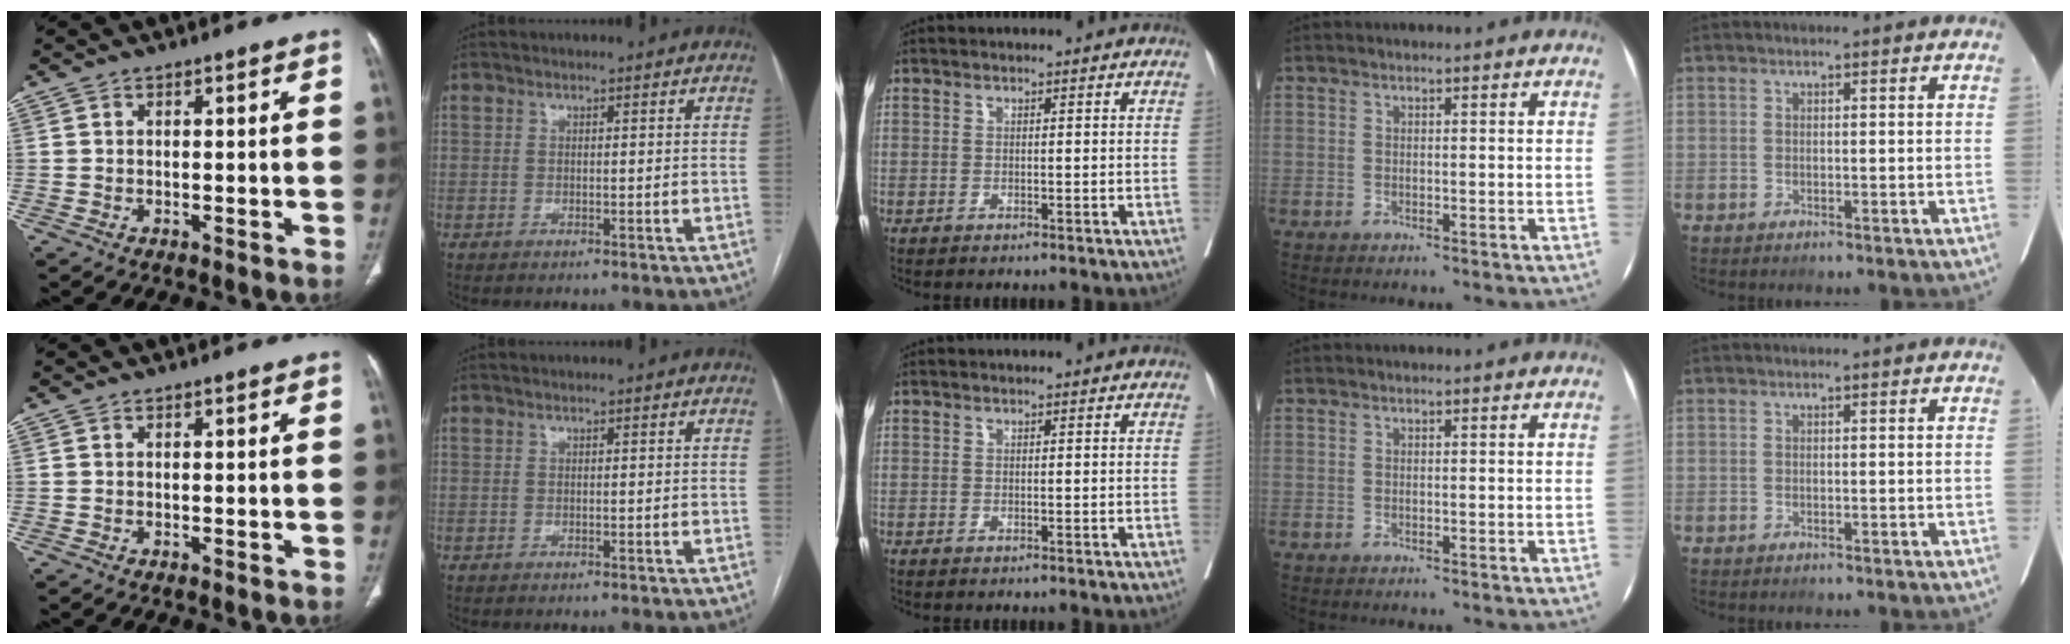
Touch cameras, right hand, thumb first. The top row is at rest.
{}